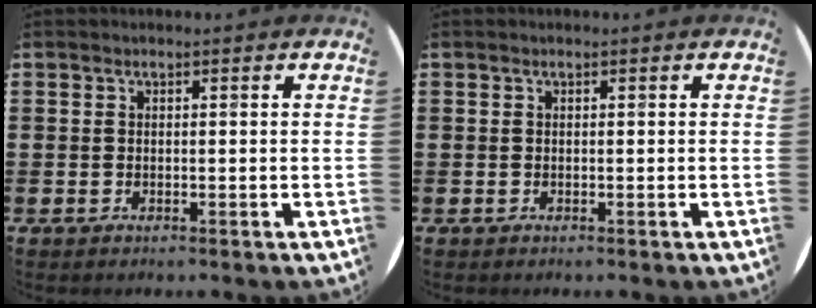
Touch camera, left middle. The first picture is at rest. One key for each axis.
{"total": 0.0}